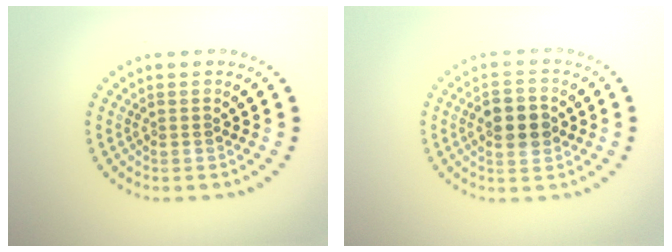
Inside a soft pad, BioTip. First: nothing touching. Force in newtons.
{"total": 3.8, "press": 3.8, "slide": 0.1}